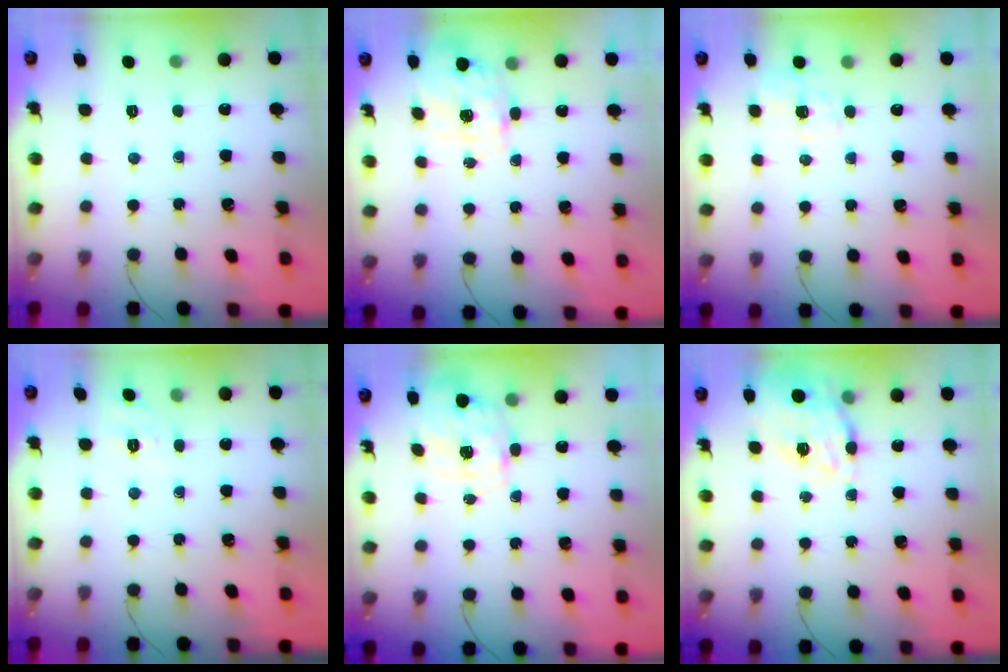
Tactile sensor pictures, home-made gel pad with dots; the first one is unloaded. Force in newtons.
{"total": 3.9, "press": 3.8, "slide": 0.9}
{"total": 4.9, "press": 4.5, "slide": 1.9}
{"total": 1.7, "press": 0.0, "slide": 1.7}
{"total": 2.7, "press": 2.6, "slide": 0.8}
{"total": 19.5, "press": 19.1, "slide": 3.6}